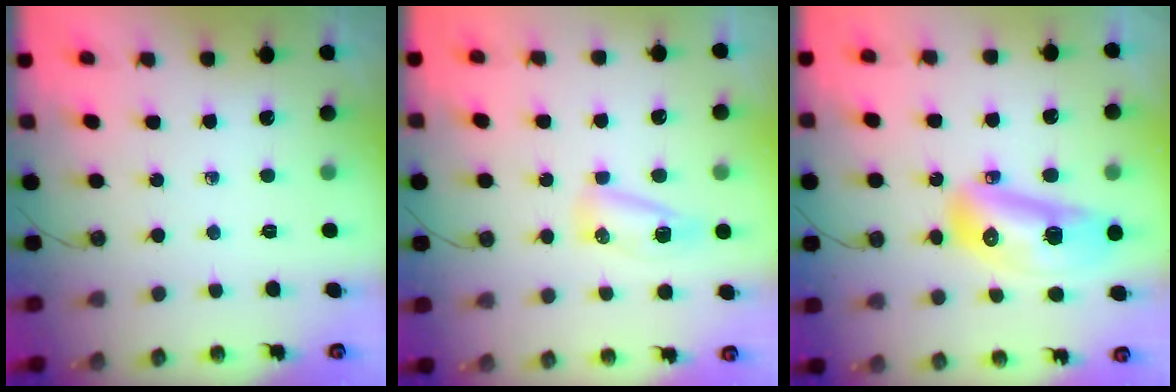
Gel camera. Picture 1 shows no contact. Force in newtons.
{"total": 9.5, "press": 7.5, "slide": 5.9}
{"total": 15.2, "press": 15.1, "slide": 1.8}